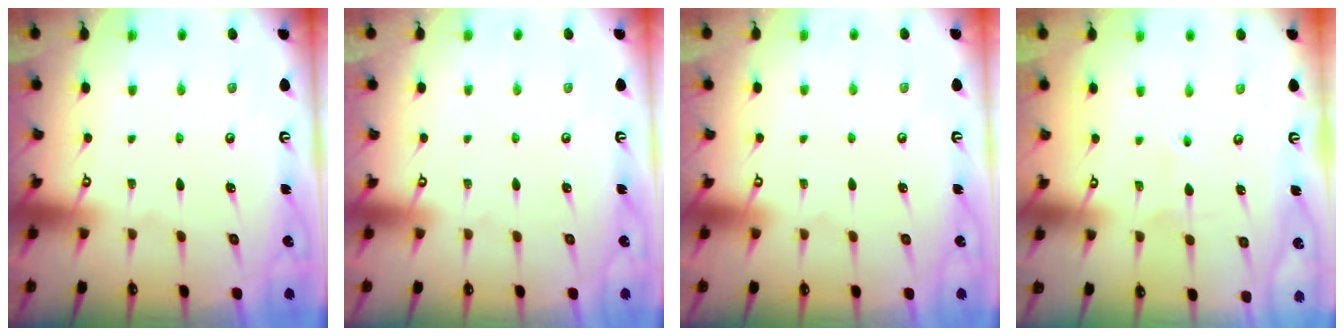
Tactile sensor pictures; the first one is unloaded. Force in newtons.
{"total": 0.0}
{"total": 0.0}
{"total": 3.3, "press": 3.1, "slide": 1.2}